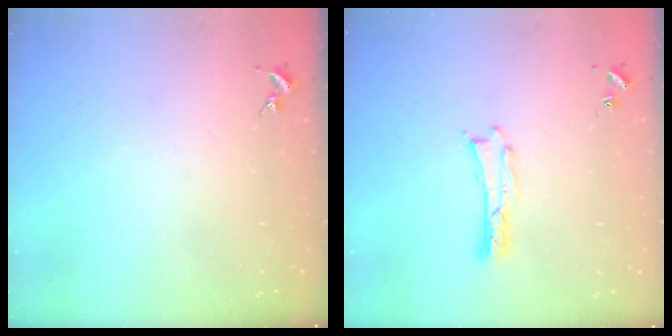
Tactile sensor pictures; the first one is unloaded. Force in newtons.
{"total": 0.0}